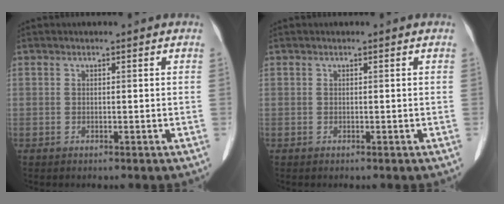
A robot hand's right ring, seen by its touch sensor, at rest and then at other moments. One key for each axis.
{"total": 0.0}